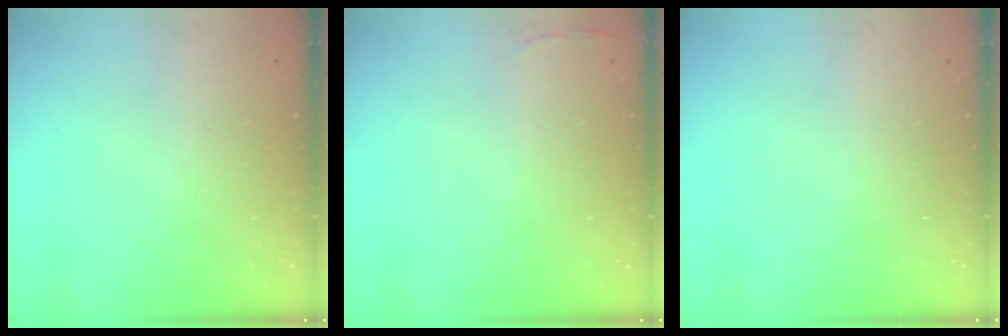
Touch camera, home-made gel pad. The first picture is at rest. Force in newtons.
{"total": 2.8, "press": 2.6, "slide": 0.9}
{"total": 0.0}